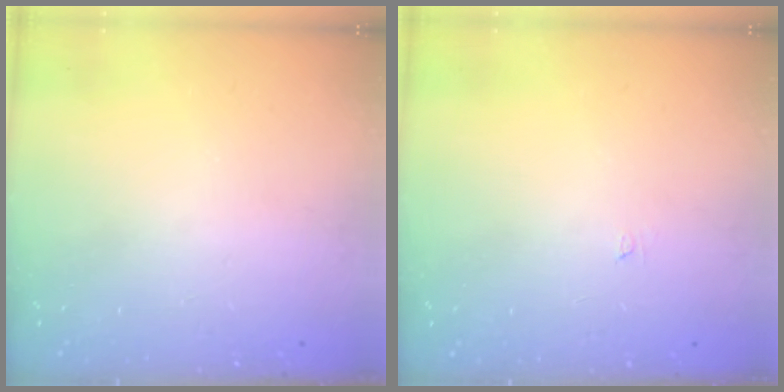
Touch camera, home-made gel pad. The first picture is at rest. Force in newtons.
{"total": 2.6, "press": 2.6, "slide": 0.3}